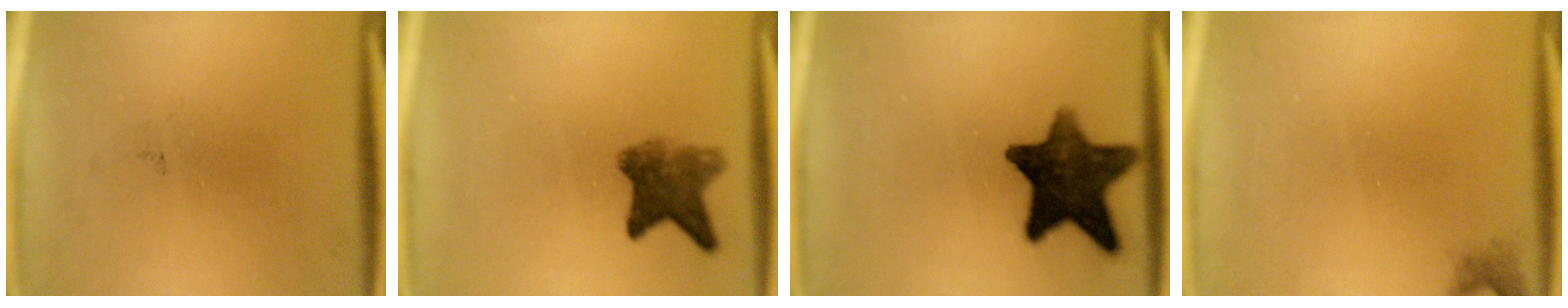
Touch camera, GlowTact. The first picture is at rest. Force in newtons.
{"total": 5.8}
{"total": 13.2}
{"total": 1.1}